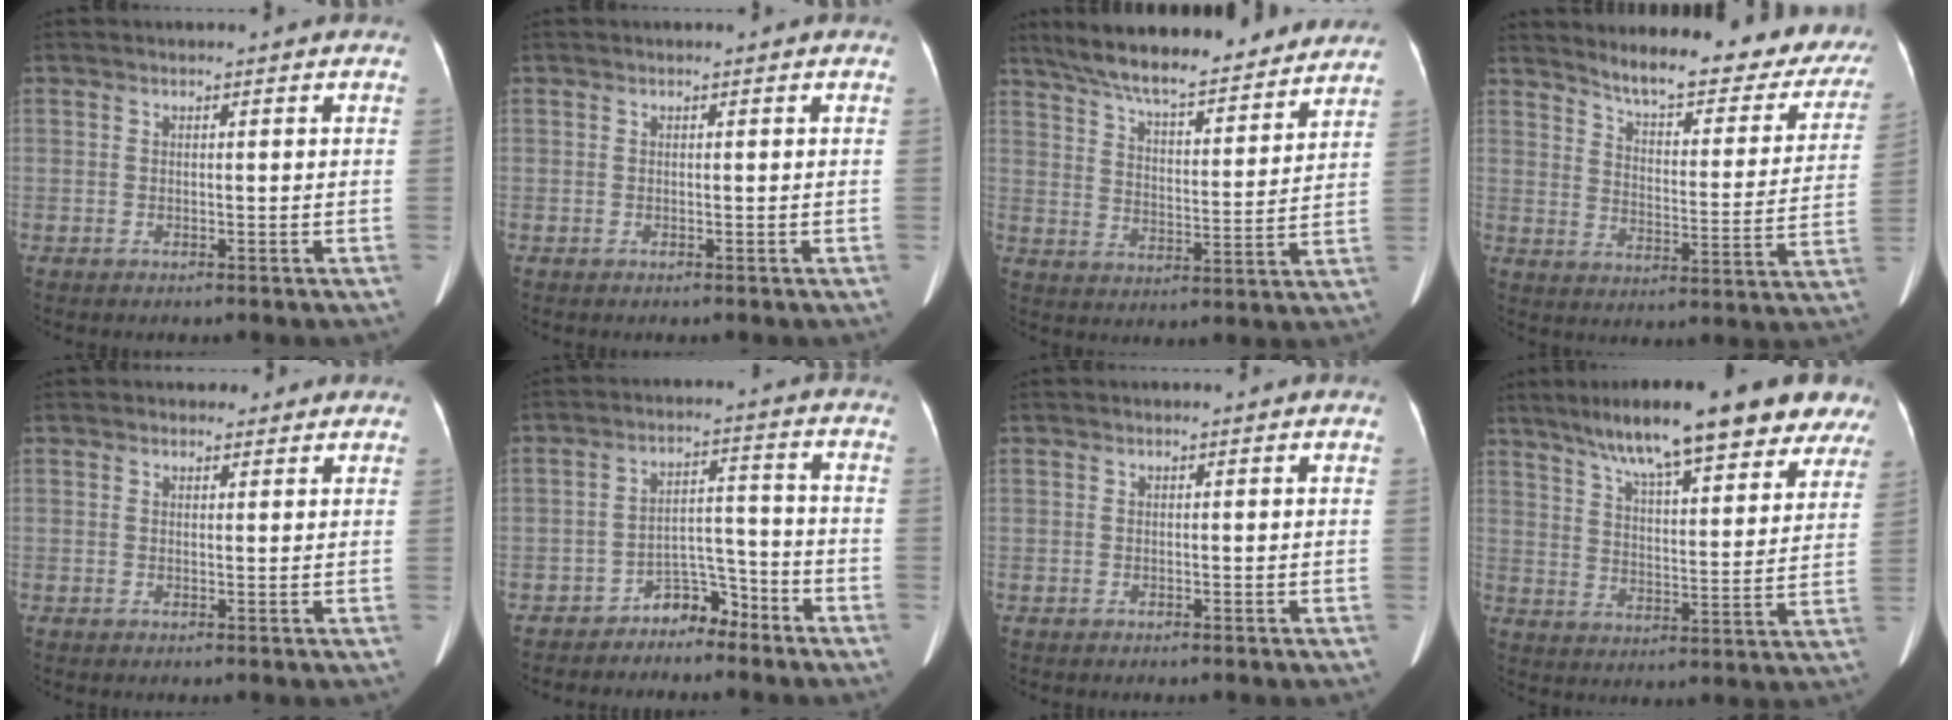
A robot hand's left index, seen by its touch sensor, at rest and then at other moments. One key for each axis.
{"total": 0.0}
{"total": 20.5, "fx": 18.0, "fy": 3.0, "fz": 9.4, "tx": -0.154, "ty": 0.018, "tz": 0.257}
{"total": 21.1, "fx": 18.7, "fy": 4.7, "fz": 8.6, "tx": -0.103, "ty": -0.044, "tz": 0.227}
{"total": 1.7, "fx": 1.2, "fy": 1.2, "fz": 0.0, "tx": 0.005, "ty": 0.003, "tz": 0.009}
{"total": 5.3, "fx": -4.6, "fy": 2.3, "fz": 1.5, "tx": -0.020, "ty": 0.022, "tz": -0.074}
{"total": 0.0}
{"total": 21.6, "fx": 16.6, "fy": 4.2, "fz": 13.1, "tx": -0.196, "ty": 0.033, "tz": 0.226}